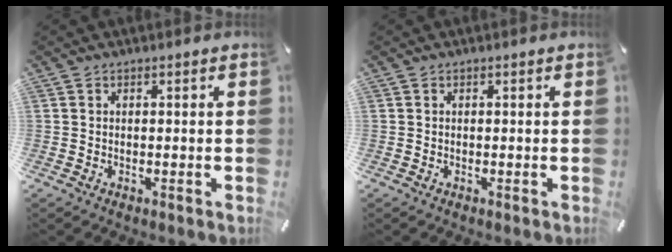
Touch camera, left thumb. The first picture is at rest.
{"total": 0.0}